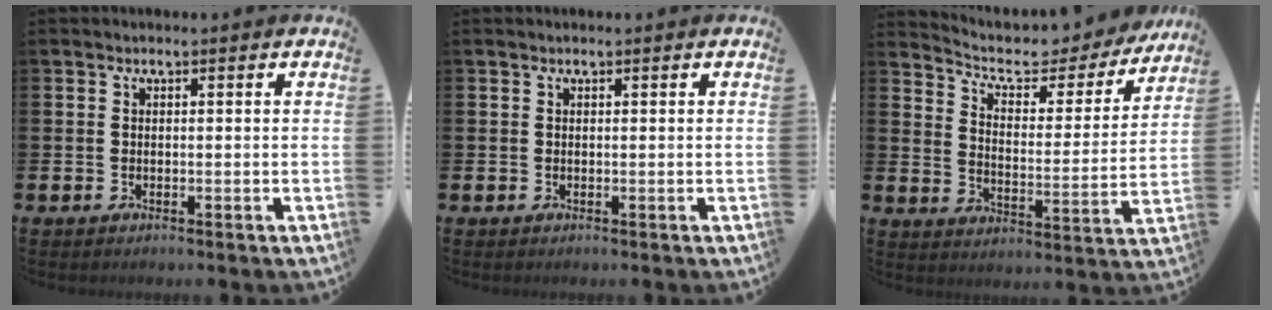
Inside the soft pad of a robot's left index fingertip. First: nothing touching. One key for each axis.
{"total": 0.0}
{"total": 7.1, "fx": 6.2, "fy": 2.5, "fz": 2.4, "tx": -0.076, "ty": -0.044, "tz": 0.104}